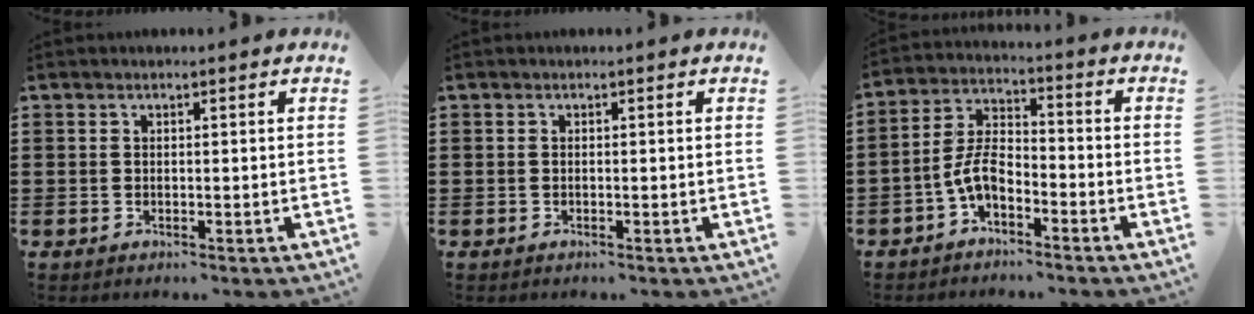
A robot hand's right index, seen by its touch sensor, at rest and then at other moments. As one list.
[{"total": 0.0}, {"total": 6.0, "force": [-3.2, 2.6, 4.4], "torque": [-0.111, 0.003, -0.070]}]